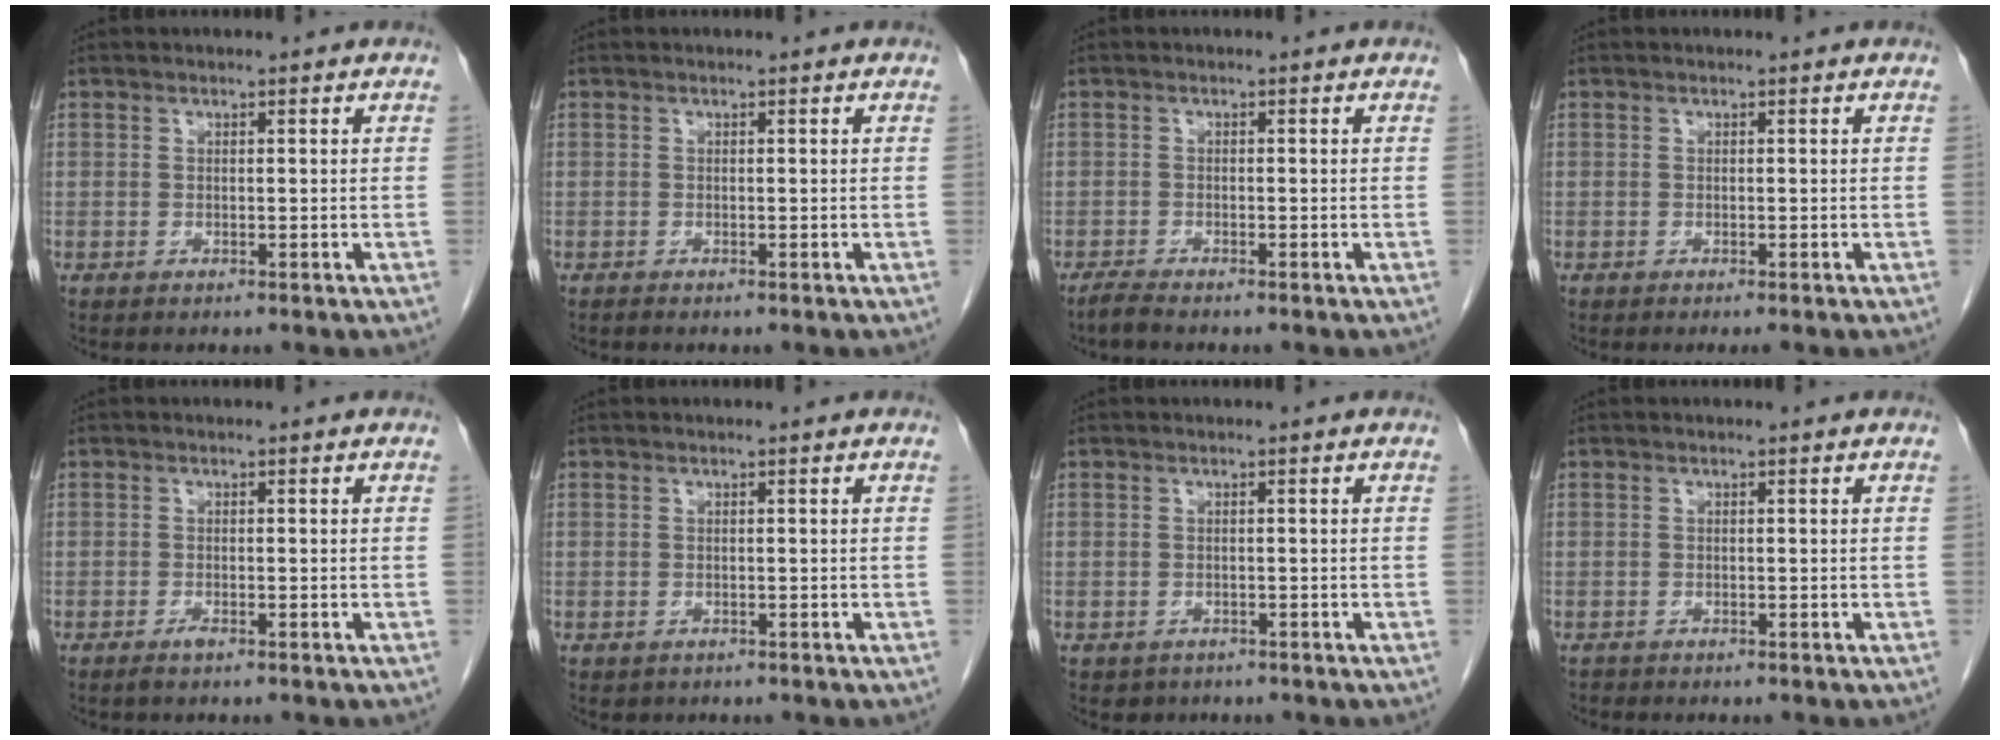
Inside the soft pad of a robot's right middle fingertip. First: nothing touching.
{"total": 0.0}
{"total": 1.4, "force": [-1.3, -0.2, 0.6], "torque": [-0.025, -0.006, -0.029]}
{"total": 0.7, "force": [-0.5, -0.1, 0.4], "torque": [-0.009, -0.003, -0.008]}
{"total": 0.9, "force": [-0.7, 0.0, 0.6], "torque": [-0.014, -0.001, -0.012]}
{"total": 0.6, "force": [-0.3, 0.5, 0.1], "torque": [-0.009, 0.002, 0.002]}
{"total": 1.5, "force": [-1.0, 1.2, 0.1], "torque": [-0.010, 0.001, -0.009]}
{"total": 0.0}